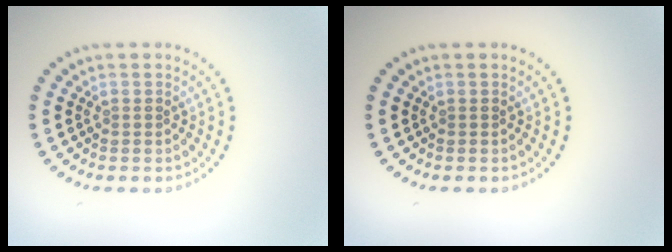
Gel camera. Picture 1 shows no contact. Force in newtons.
{"total": 0.0}